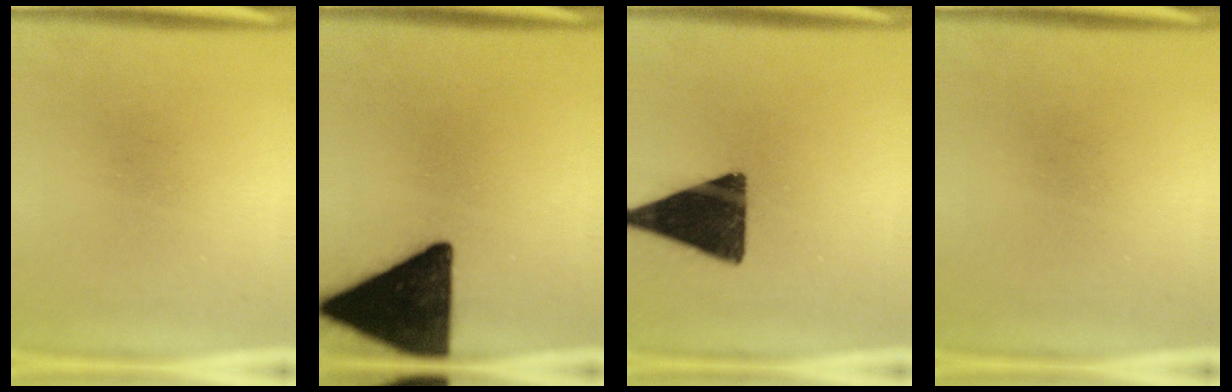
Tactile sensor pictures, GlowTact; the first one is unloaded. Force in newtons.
{"total": 18.3}
{"total": 15.9}
{"total": 0.0}